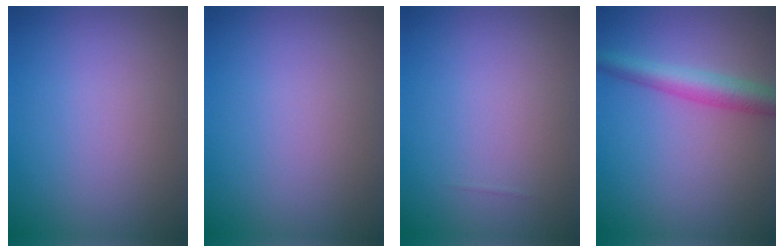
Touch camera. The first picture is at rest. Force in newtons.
{"total": 0.0}
{"total": 0.0}
{"total": 4.0, "press": 4.0, "slide": 0.2}